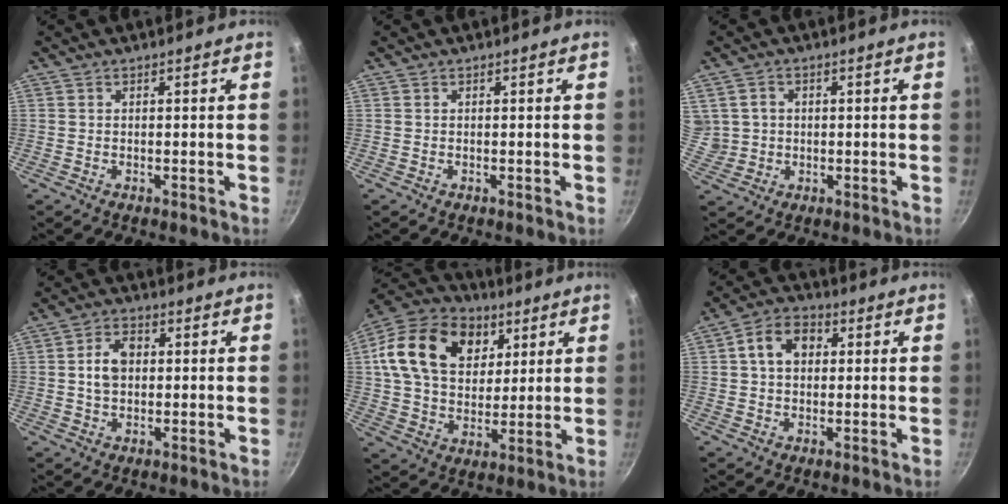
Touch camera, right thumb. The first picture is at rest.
{"total": 0.0}
{"total": 5.7, "force": [0.9, 5.3, 2.0], "torque": [-0.023, 0.007, 0.026]}
{"total": 6.3, "force": [0.6, 4.5, 4.4], "torque": [-0.061, 0.012, 0.006]}
{"total": 21.9, "force": [7.5, 15.7, 13.3], "torque": [-0.212, 0.000, 0.122]}
{"total": 8.1, "force": [1.5, 5.9, 5.3], "torque": [-0.066, 0.018, 0.013]}